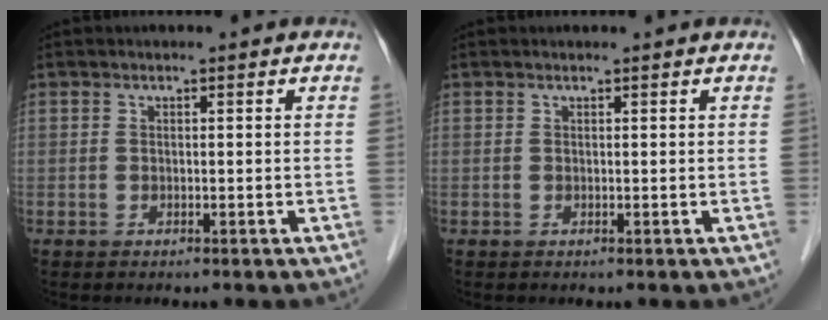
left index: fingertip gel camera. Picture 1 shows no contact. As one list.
[{"total": 0.0}]